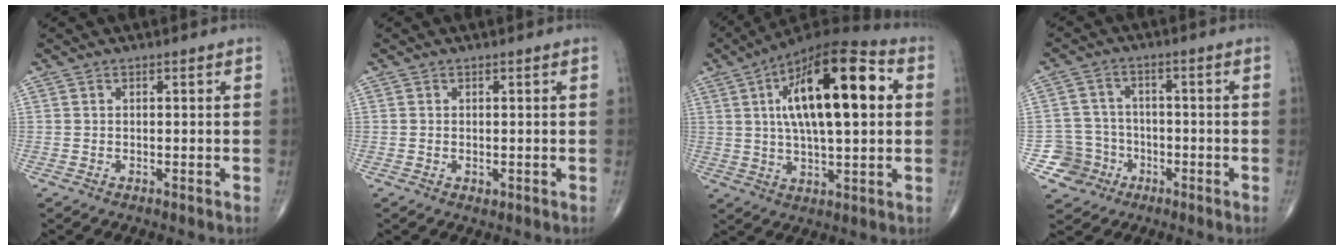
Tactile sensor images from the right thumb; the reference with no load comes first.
{"total": 0.8, "force": [0.0, 0.6, 0.5], "torque": [-0.009, -0.002, 0.002]}
{"total": 21.7, "force": [4.6, 8.1, 19.6], "torque": [-0.311, 0.017, 0.065]}
{"total": 6.6, "force": [-2.9, 5.9, -0.1], "torque": [0.038, 0.028, -0.050]}